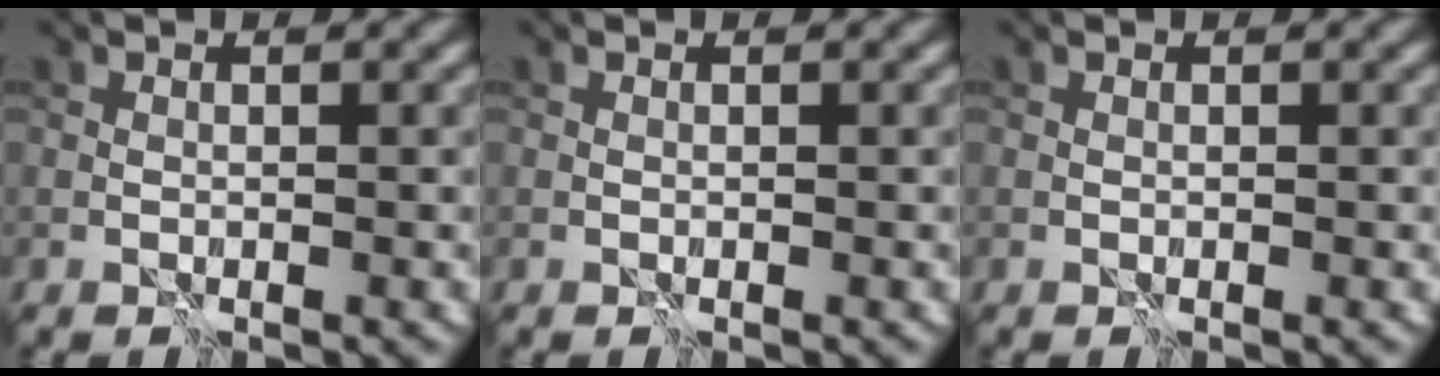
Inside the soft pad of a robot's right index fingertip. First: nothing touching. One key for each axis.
{"total": 0.0}
{"total": 0.0}